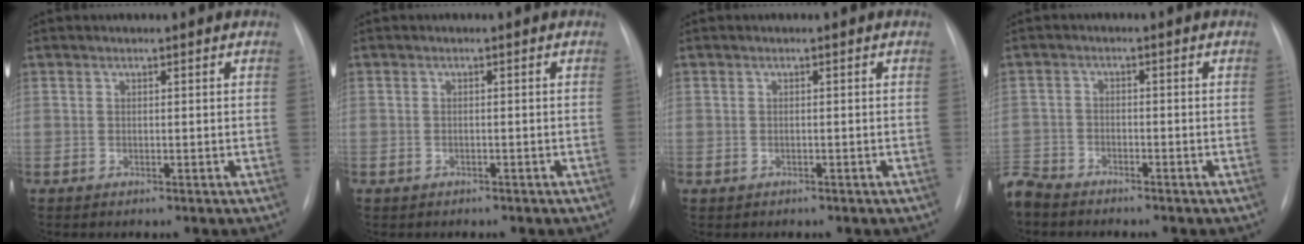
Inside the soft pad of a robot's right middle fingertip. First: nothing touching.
{"total": 1.4, "force": [-1.1, 0.8, 0.3], "torque": [-0.011, 0.005, -0.008]}
{"total": 0.6, "force": [-0.4, 0.5, 0.0], "torque": [-0.004, 0.004, -0.003]}
{"total": 6.4, "force": [-5.8, 2.4, 1.1], "torque": [-0.026, -0.008, -0.105]}